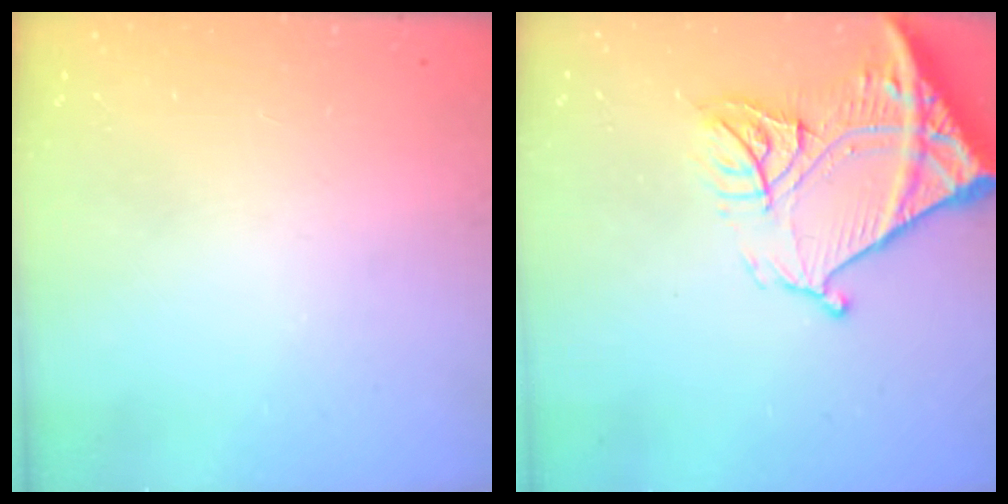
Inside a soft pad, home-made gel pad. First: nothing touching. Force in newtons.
{"total": 19.3, "press": 19.2, "slide": 2.2}